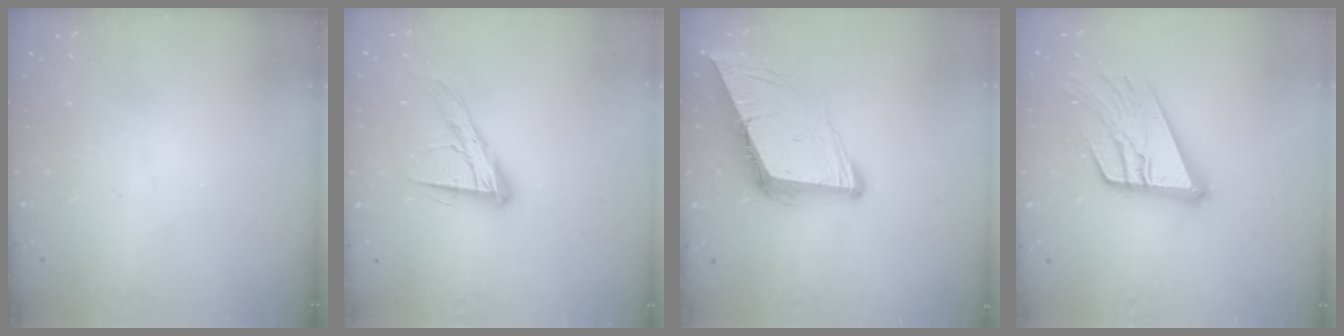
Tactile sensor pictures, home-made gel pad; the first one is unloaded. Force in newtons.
{"total": 14.2, "press": 14.1, "slide": 1.1}
{"total": 9.1, "press": 9.1, "slide": 0.4}
{"total": 17.5, "press": 17.4, "slide": 1.7}